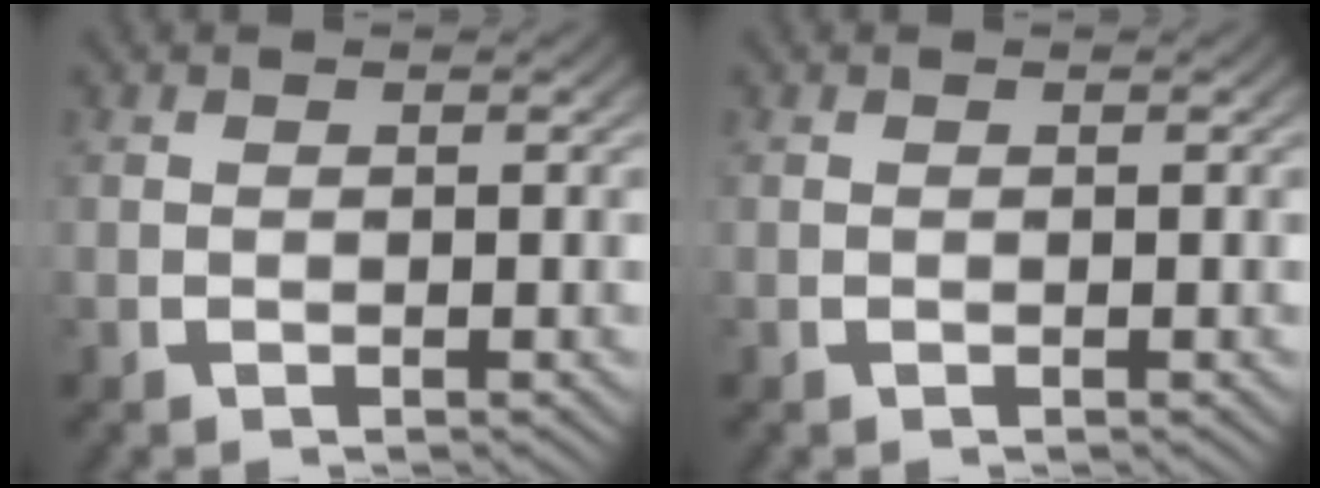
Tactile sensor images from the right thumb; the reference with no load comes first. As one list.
[{"total": 0.0}]